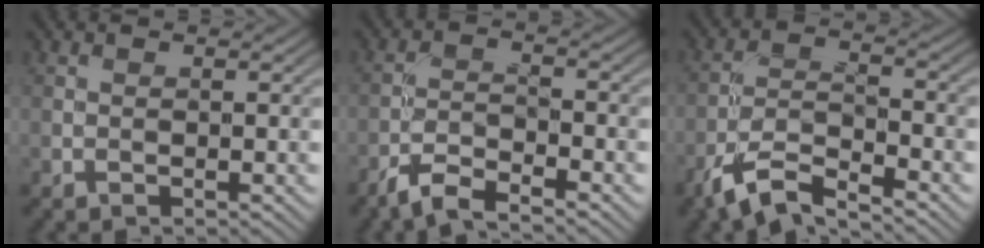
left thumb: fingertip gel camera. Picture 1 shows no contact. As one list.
[{"total": 4.5, "force": [-3.8, 0.9, 2.3], "torque": [-0.048, -0.002, -0.080]}, {"total": 7.2, "force": [-5.4, 1.9, 4.3], "torque": [-0.088, -0.008, -0.112]}]